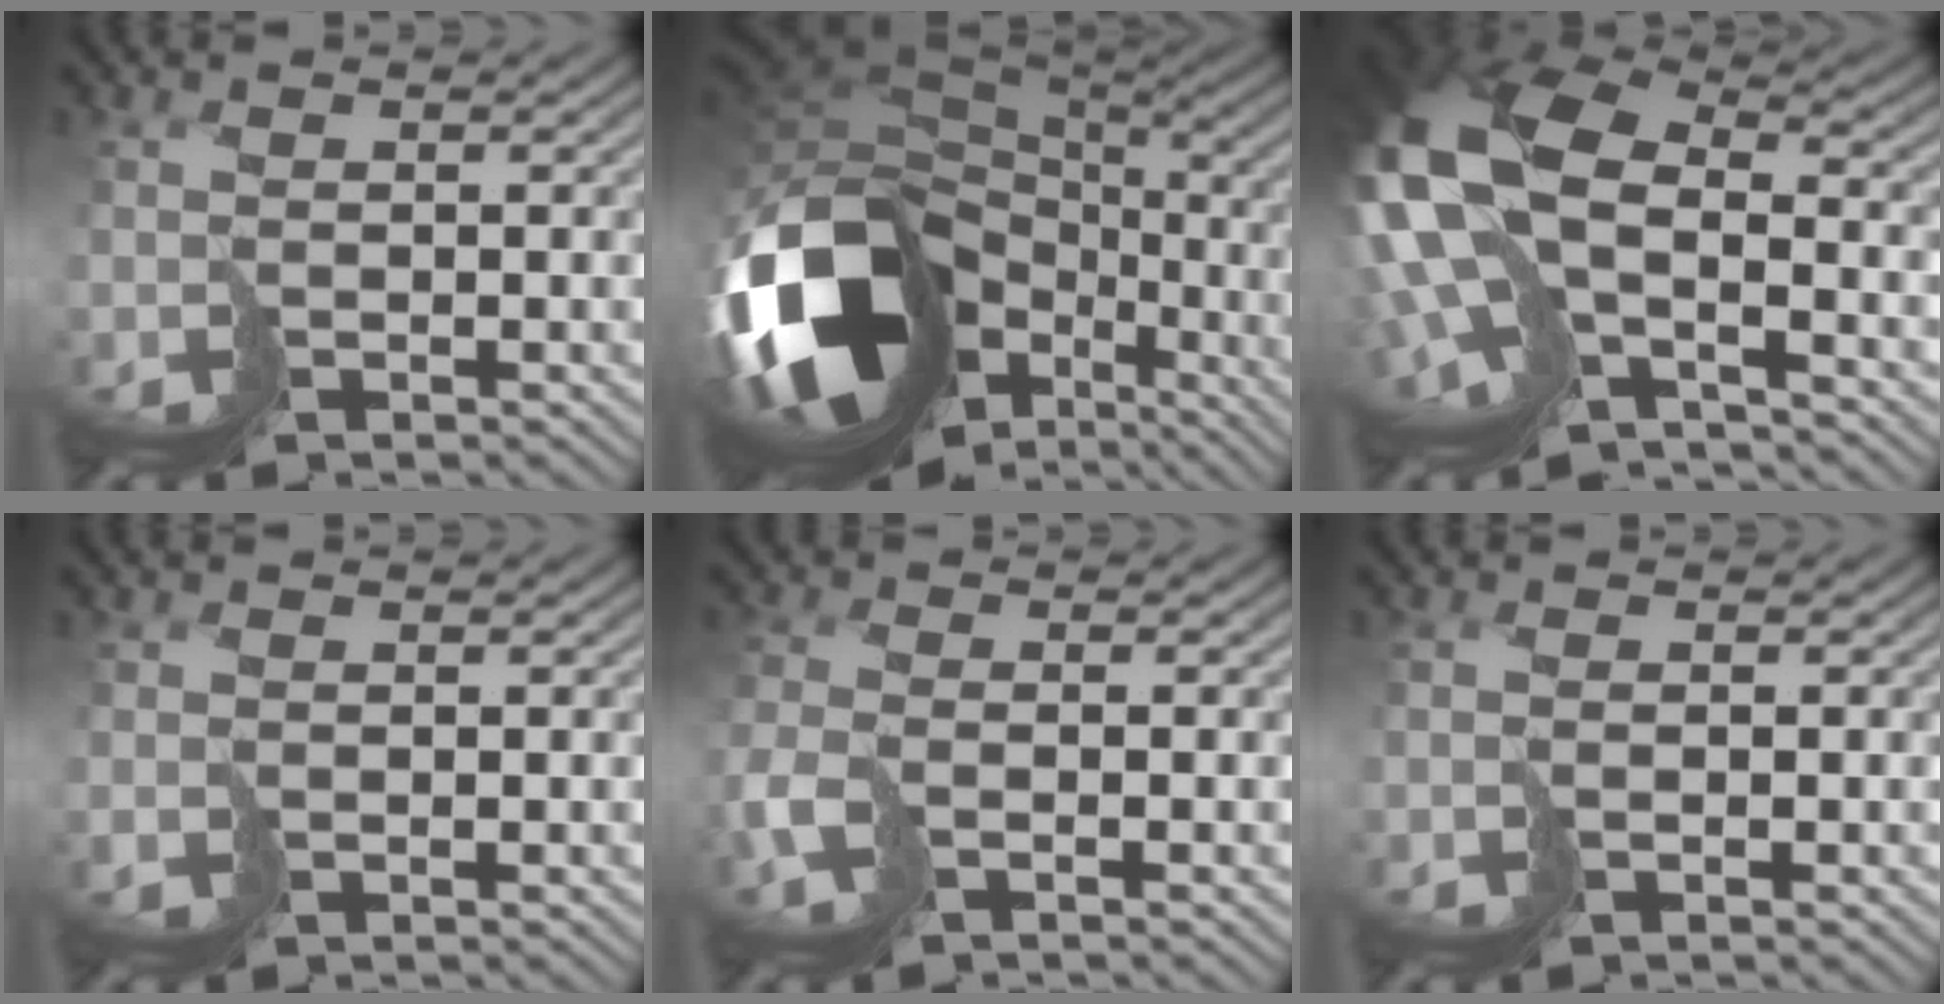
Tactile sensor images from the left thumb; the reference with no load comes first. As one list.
[{"total": 18.9, "force": [-6.4, 12.9, 12.3], "torque": [-0.301, -0.047, -0.084]}, {"total": 17.6, "force": [-1.8, 9.8, 14.5], "torque": [-0.329, -0.041, 0.009]}, {"total": 0.5, "force": [0.2, 0.3, 0.4], "torque": [-0.008, -0.005, 0.008]}, {"total": 4.4, "force": [-1.9, 2.0, 3.4], "torque": [-0.092, -0.016, -0.045]}, {"total": 1.3, "force": [-0.3, 0.3, 1.2], "torque": [-0.024, -0.002, -0.006]}]